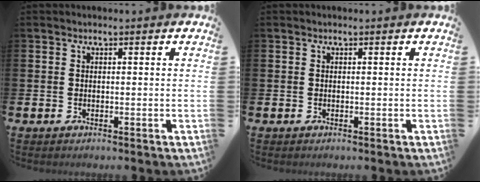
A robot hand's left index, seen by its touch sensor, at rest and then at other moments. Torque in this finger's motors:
{"motor_torque": [-0.02, 0.00, 0.03, 0.00]}